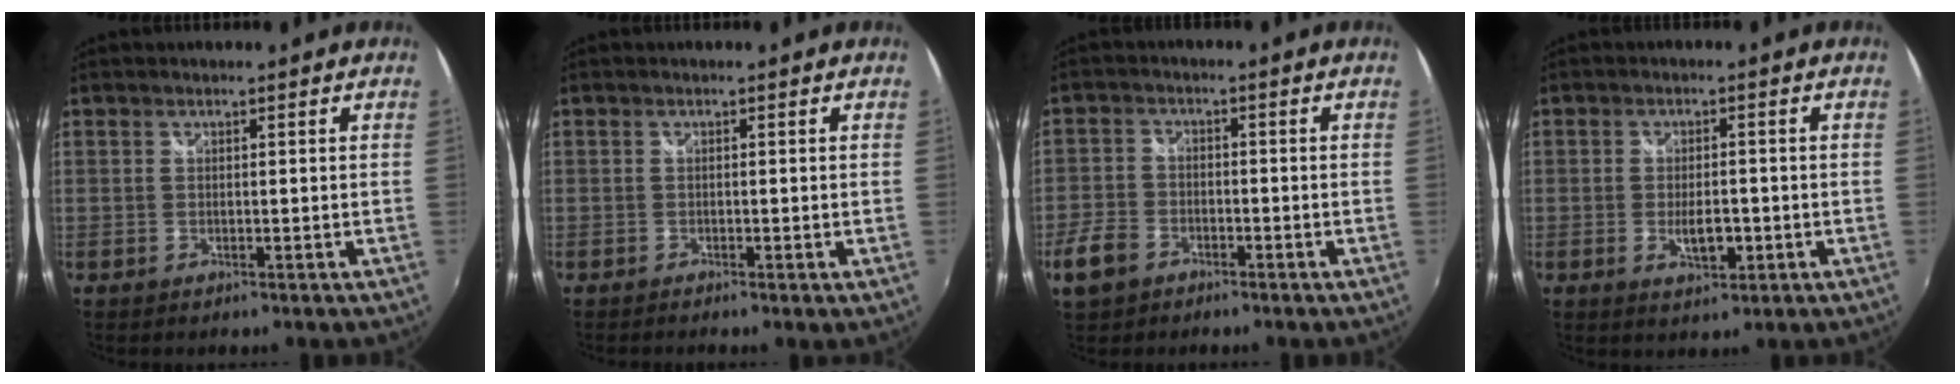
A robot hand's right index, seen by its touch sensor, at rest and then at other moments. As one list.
[{"total": 0.5, "force": [-0.3, 0.1, 0.4], "torque": [-0.009, -0.001, -0.009]}, {"total": 6.5, "force": [-3.7, 4.4, 2.9], "torque": [-0.077, 0.005, -0.073]}, {"total": 4.8, "force": [-1.3, 2.2, 4.1], "torque": [-0.075, -0.007, -0.019]}]